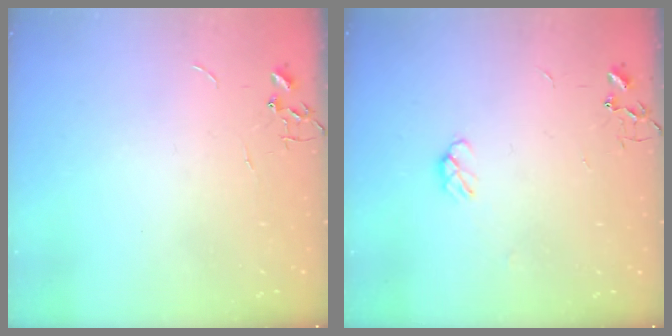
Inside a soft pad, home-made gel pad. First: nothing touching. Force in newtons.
{"total": 4.4, "press": 4.3, "slide": 0.7}